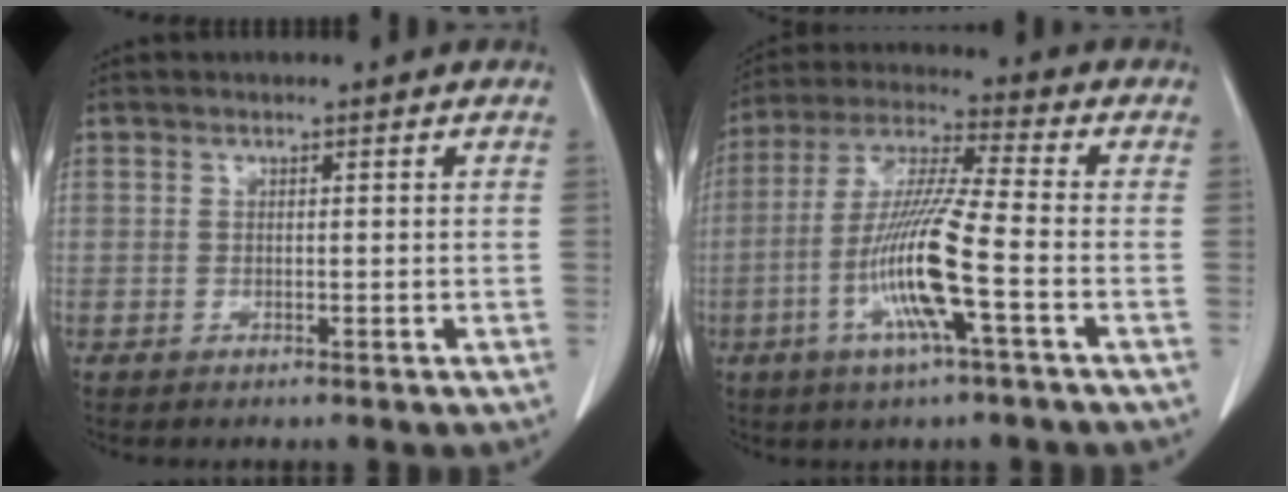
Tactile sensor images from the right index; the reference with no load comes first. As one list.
[{"total": 12.8, "force": [-3.9, 0.1, 12.2], "torque": [-0.250, -0.005, -0.082]}]